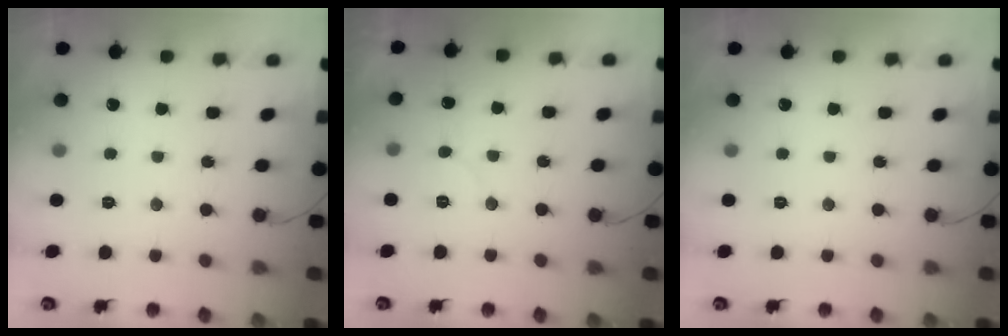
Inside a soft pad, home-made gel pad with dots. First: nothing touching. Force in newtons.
{"total": 6.1, "press": 6.1, "slide": 0.5}
{"total": 0.0}